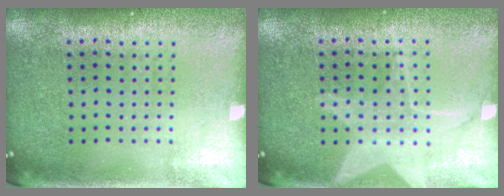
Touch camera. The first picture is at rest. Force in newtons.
{"total": 2.8, "press": 2.8, "slide": 0.3}